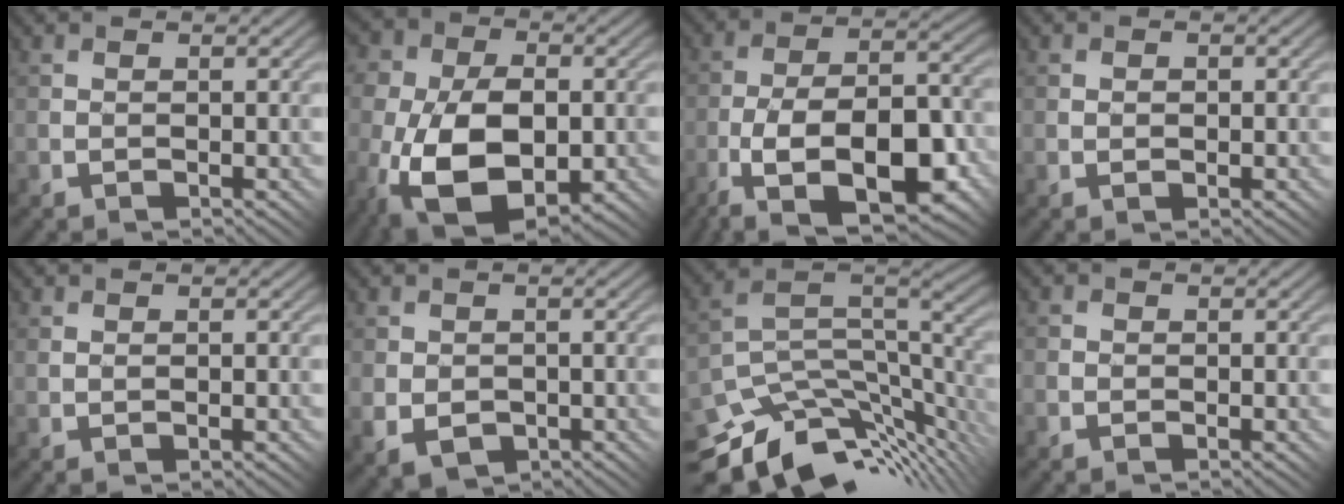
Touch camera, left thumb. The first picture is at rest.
{"total": 15.7, "force": [-4.8, 10.0, 11.0], "torque": [-0.195, -0.030, -0.081]}
{"total": 14.3, "force": [-6.5, 5.8, 11.3], "torque": [-0.190, -0.002, -0.118]}
{"total": 1.1, "force": [0.0, 0.9, 0.6], "torque": [-0.006, 0.003, 0.003]}
{"total": 1.3, "force": [0.1, 0.5, 1.1], "torque": [-0.022, 0.001, 0.008]}
{"total": 3.8, "force": [-0.8, 3.2, 1.9], "torque": [-0.050, -0.017, -0.007]}
{"total": 10.7, "force": [-7.6, 3.9, 6.4], "torque": [-0.137, -0.007, -0.128]}
{"total": 1.9, "force": [-0.1, 1.9, 0.2], "torque": [0.003, 0.009, -0.018]}